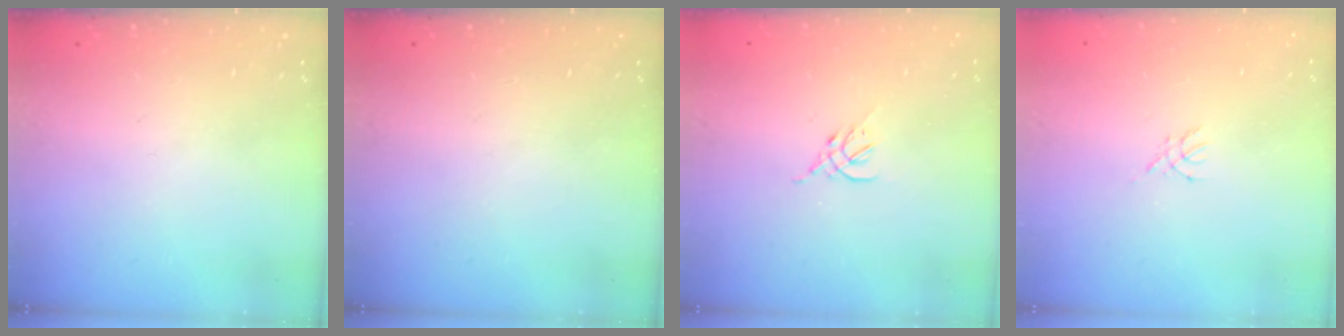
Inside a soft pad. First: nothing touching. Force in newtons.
{"total": 0.0}
{"total": 2.3, "press": 2.2, "slide": 0.5}
{"total": 1.4, "press": 1.4, "slide": 0.3}